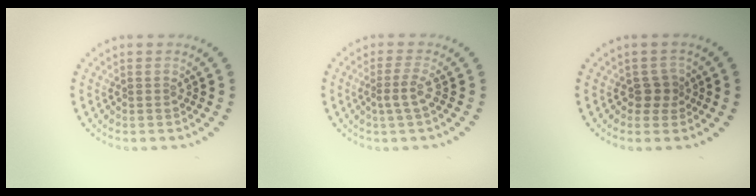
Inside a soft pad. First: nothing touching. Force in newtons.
{"total": 1.9, "press": 1.3, "slide": 1.4}
{"total": 1.7, "press": 1.4, "slide": 1.0}